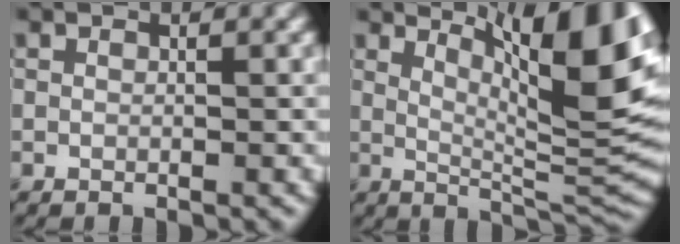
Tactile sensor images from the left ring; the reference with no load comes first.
{"total": 12.3, "force": [5.1, 3.1, 10.7], "torque": [-0.138, 0.010, 0.086]}